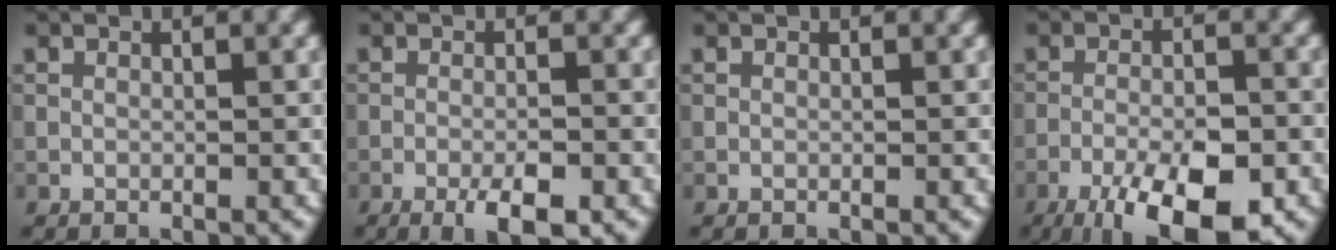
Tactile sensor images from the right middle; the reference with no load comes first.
{"total": 3.7, "force": [-2.1, 0.9, 3.0], "torque": [-0.054, -0.003, -0.034]}
{"total": 0.0}
{"total": 10.3, "force": [-6.3, 3.5, 7.5], "torque": [-0.130, -0.025, -0.098]}